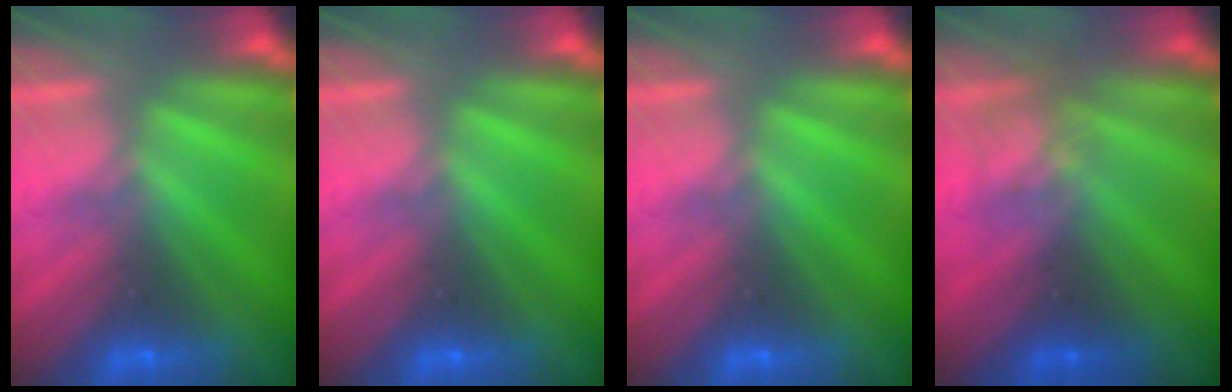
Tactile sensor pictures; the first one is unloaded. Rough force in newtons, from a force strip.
{"total": 0.0}
{"total": 0.0}
{"total": 2.4}